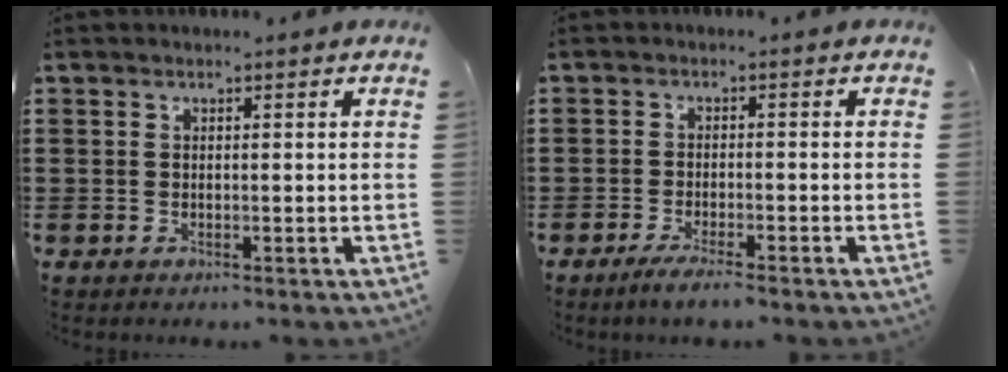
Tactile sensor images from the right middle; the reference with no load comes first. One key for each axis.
{"total": 2.3, "fx": -2.0, "fy": 0.1, "fz": 1.0, "tx": -0.016, "ty": 0.004, "tz": -0.039}